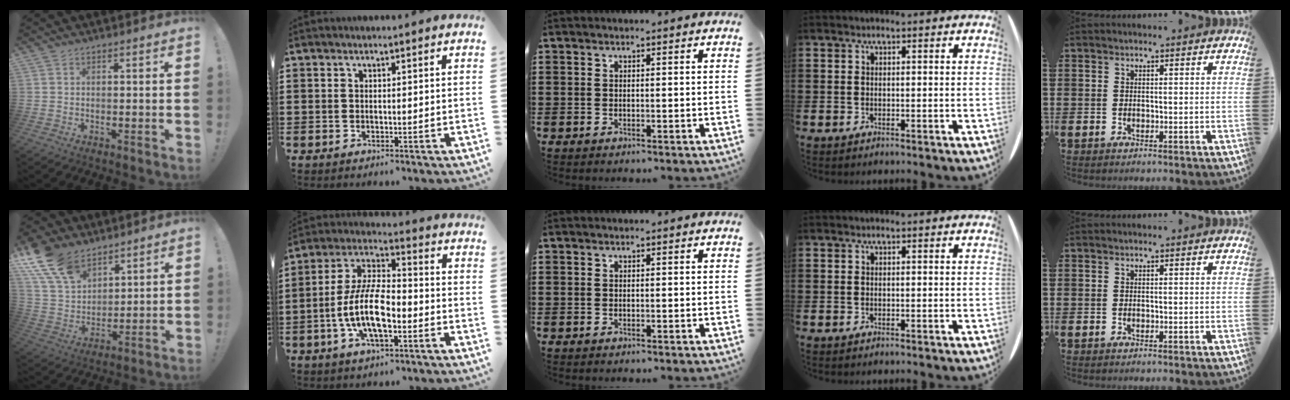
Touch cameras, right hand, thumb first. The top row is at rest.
{"thumb": {"total": 15.2, "force": [10.3, 8.7, 7.2], "torque": [-0.156, -0.058, 0.198]}, "index": {"total": 10.2, "force": [-3.6, 3.7, 8.8], "torque": [-0.205, -0.007, -0.073]}}